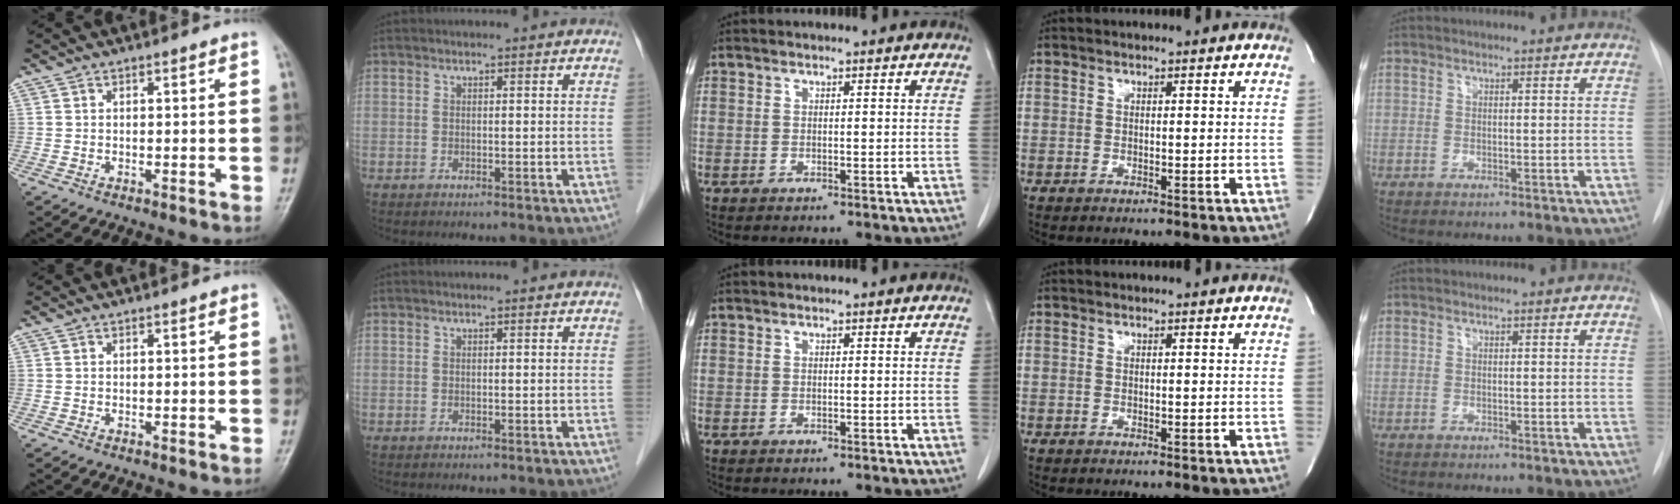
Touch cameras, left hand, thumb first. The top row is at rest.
{}